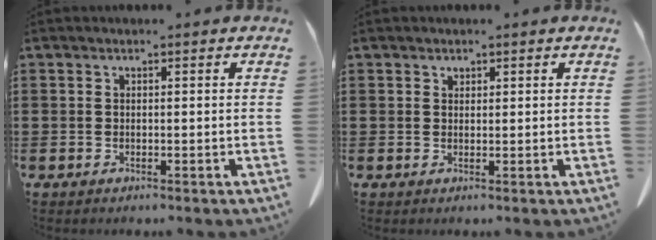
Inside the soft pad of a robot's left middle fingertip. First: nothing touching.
{"total": 0.9, "force": [0.8, 0.3, 0.0], "torque": [-0.003, -0.001, 0.017]}